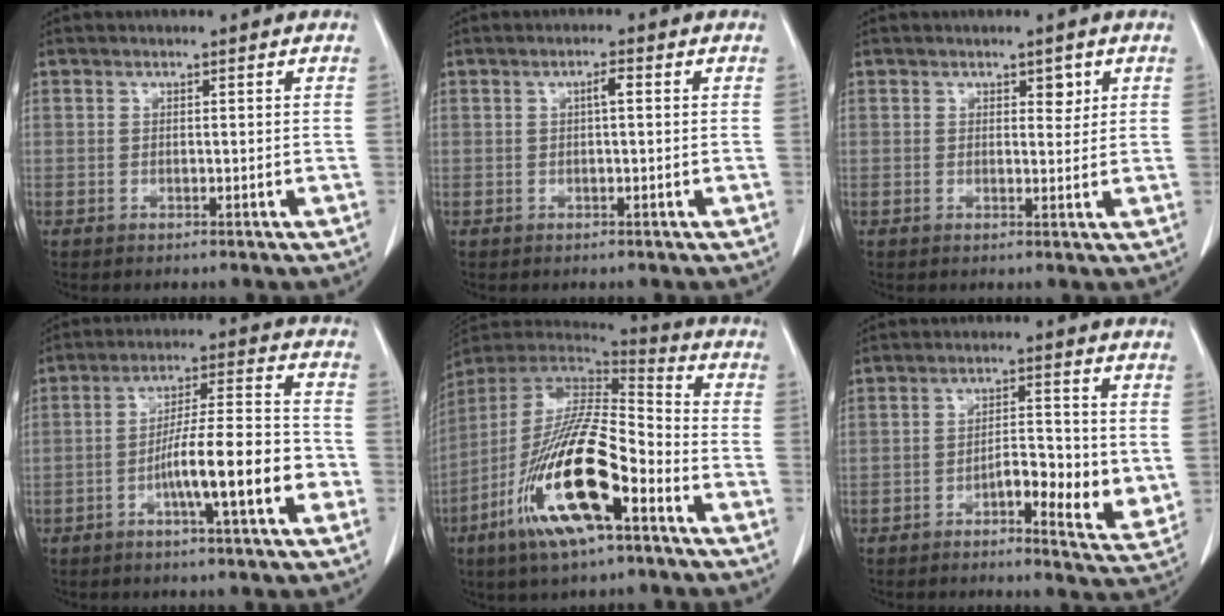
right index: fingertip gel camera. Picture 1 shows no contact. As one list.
[{"total": 1.6, "force": [0.3, 0.3, 1.6], "torque": [-0.027, 0.005, 0.004]}, {"total": 2.0, "force": [1.0, 1.1, 1.3], "torque": [-0.010, -0.004, 0.015]}, {"total": 11.8, "force": [-4.3, 0.9, 10.9], "torque": [-0.178, 0.014, -0.069]}, {"total": 19.4, "force": [-8.9, 3.6, 16.8], "torque": [-0.342, -0.031, -0.163]}, {"total": 8.0, "force": [-1.4, 2.4, 7.5], "torque": [-0.101, 0.000, -0.021]}]